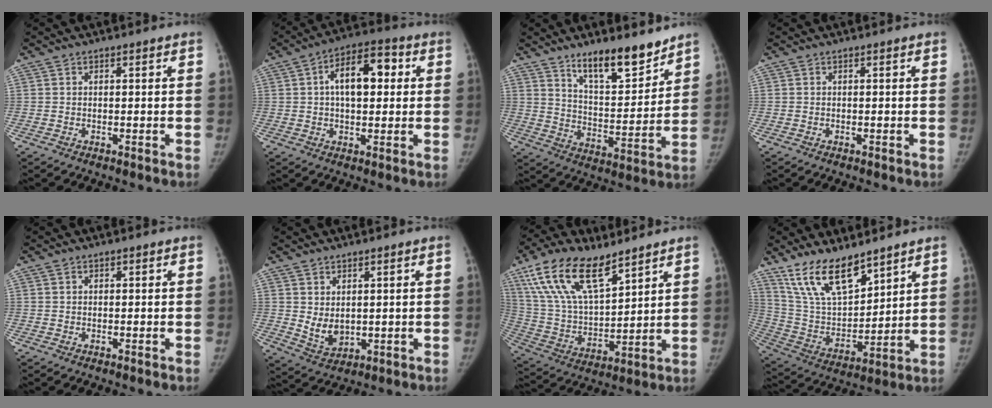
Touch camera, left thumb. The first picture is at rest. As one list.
[{"total": 11.6, "force": [2.1, 6.3, 9.5], "torque": [-0.132, 0.023, 0.025]}, {"total": 11.2, "force": [8.8, 3.0, 6.4], "torque": [-0.081, -0.072, 0.150]}, {"total": 0.0}, {"total": 0.6, "force": [0.2, 0.5, 0.2], "torque": [0.002, 0.001, 0.004]}, {"total": 5.0, "force": [1.0, 3.6, 3.4], "torque": [-0.050, -0.020, 0.037]}, {"total": 19.0, "force": [11.8, 7.9, 12.6], "torque": [-0.224, -0.042, 0.234]}, {"total": 15.6, "force": [11.5, 6.1, 8.6], "torque": [-0.126, -0.063, 0.234]}]